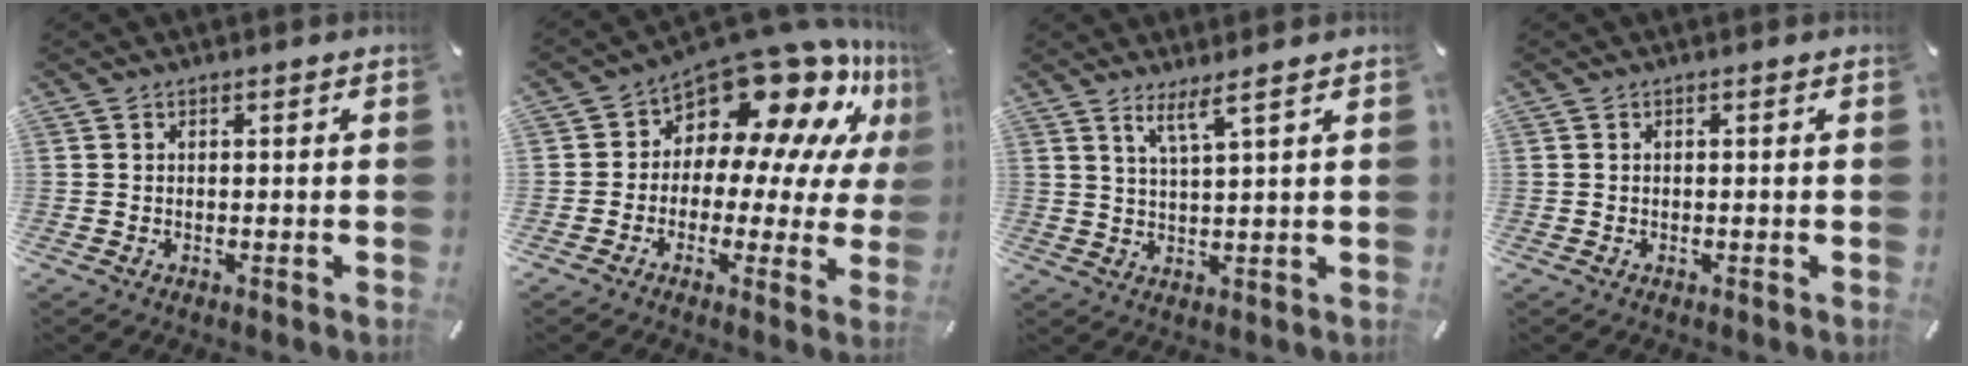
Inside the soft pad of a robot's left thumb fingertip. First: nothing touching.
{"total": 16.2, "force": [11.1, 8.0, 8.7], "torque": [-0.138, -0.101, 0.191]}
{"total": 4.5, "force": [3.4, -0.2, 3.0], "torque": [-0.068, -0.013, 0.059]}
{"total": 0.0}